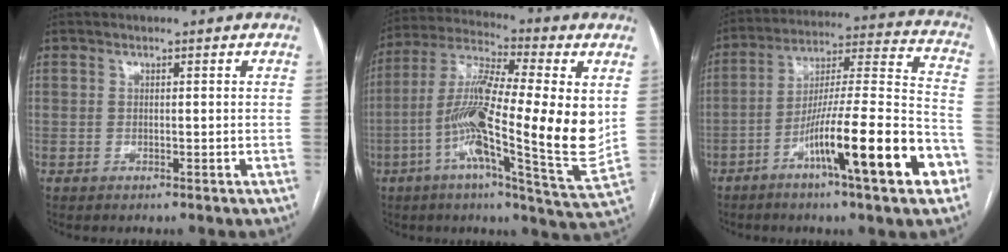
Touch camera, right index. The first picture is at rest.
{"total": 20.7, "force": [-0.3, 2.5, 20.5], "torque": [-0.359, 0.002, -0.018]}
{"total": 19.4, "force": [-9.1, 1.1, 17.2], "torque": [-0.260, -0.001, -0.145]}